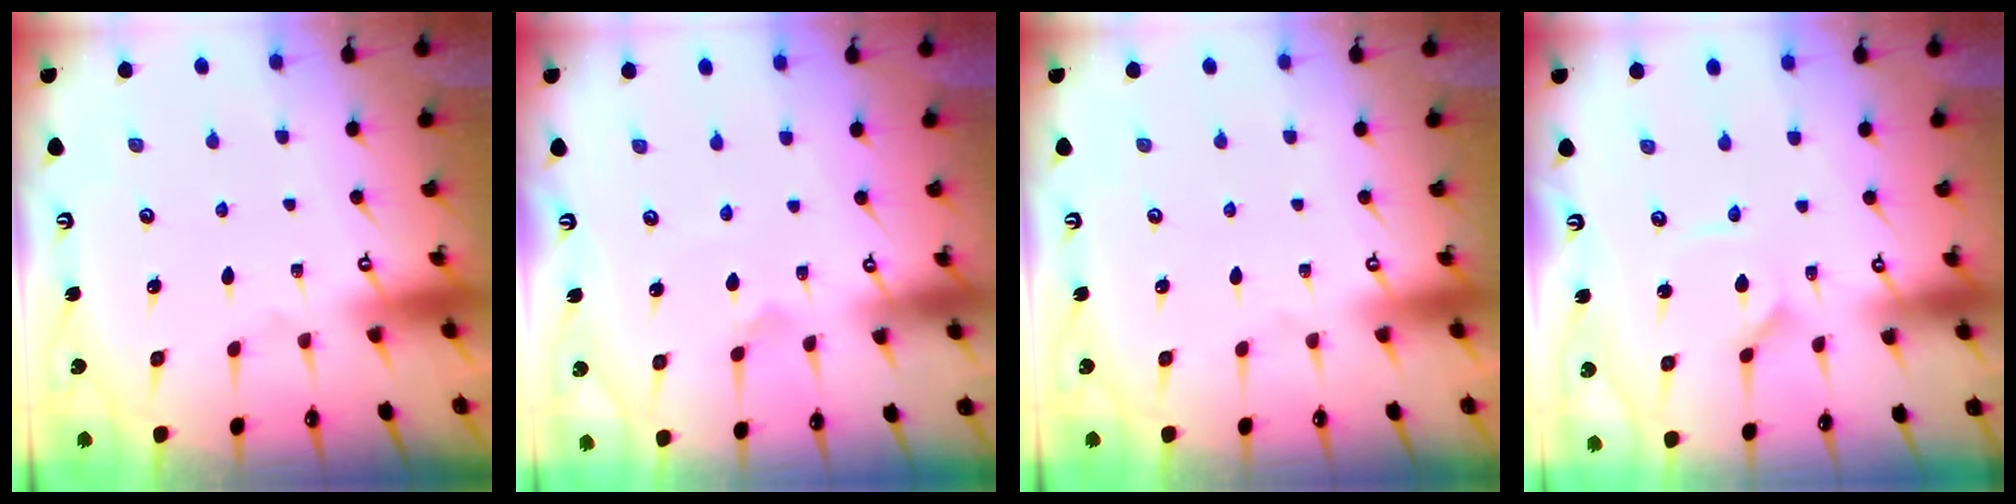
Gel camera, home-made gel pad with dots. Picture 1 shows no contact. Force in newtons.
{"total": 2.5, "press": 2.5, "slide": 0.1}
{"total": 0.0}
{"total": 1.2, "press": 1.2, "slide": 0.0}